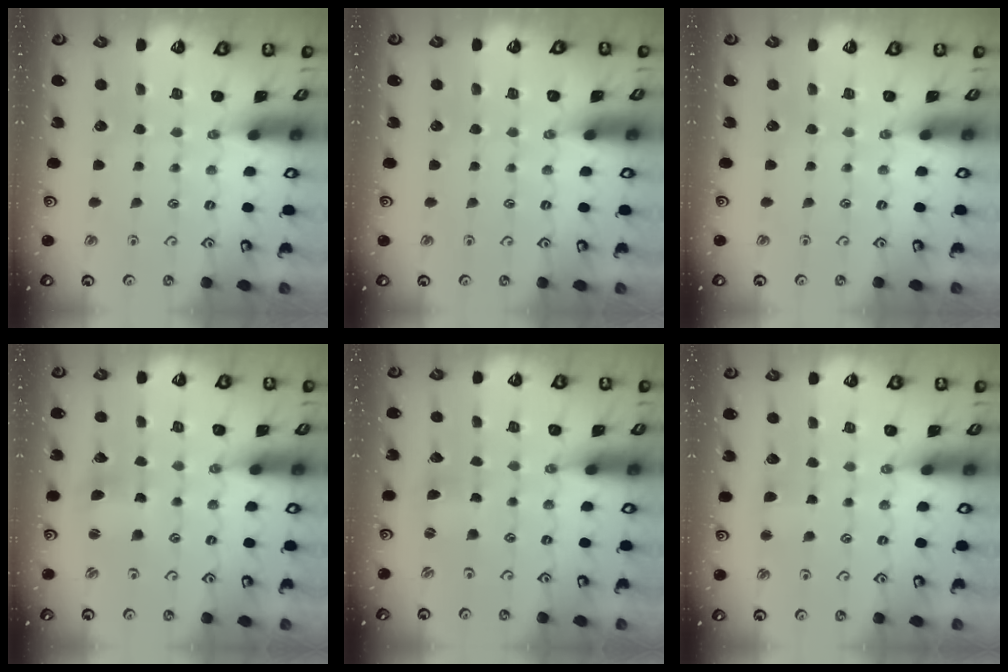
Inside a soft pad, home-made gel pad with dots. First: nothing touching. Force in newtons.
{"total": 0.0}
{"total": 0.0}
{"total": 4.2, "press": 4.2, "slide": 0.5}
{"total": 0.6, "press": 0.6, "slide": 0.2}
{"total": 2.5, "press": 2.5, "slide": 0.3}